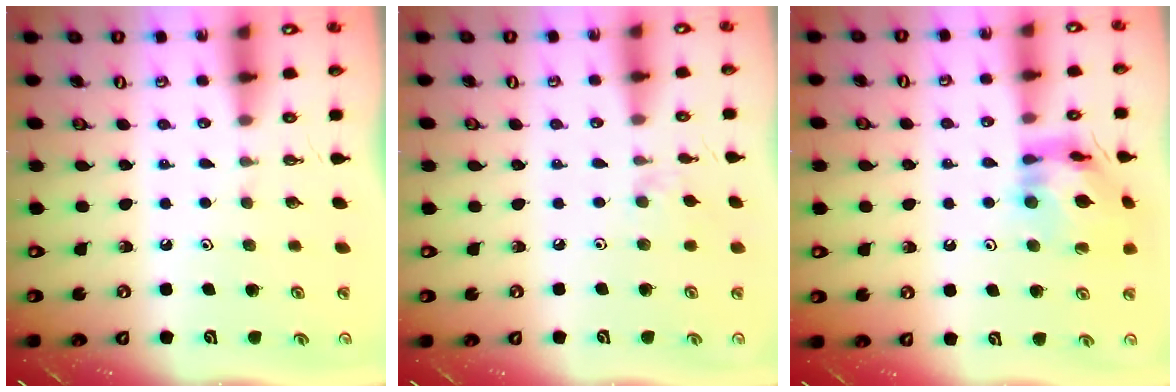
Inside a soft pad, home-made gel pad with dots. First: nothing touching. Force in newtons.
{"total": 2.6, "press": 2.6, "slide": 0.5}
{"total": 13.0, "press": 12.9, "slide": 1.4}